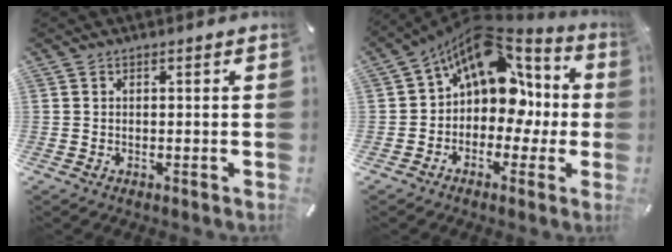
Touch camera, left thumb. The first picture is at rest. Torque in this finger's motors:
{"motor_torque": [1.75, 3.26, 1.22, 0.48, 0.20]}